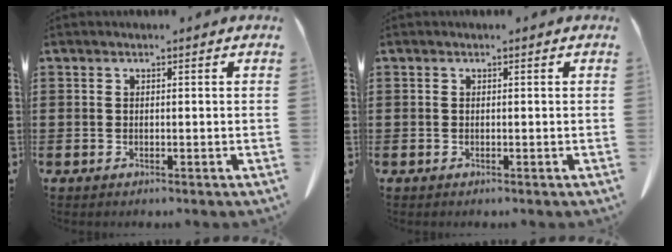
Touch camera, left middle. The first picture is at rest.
{"total": 0.0}